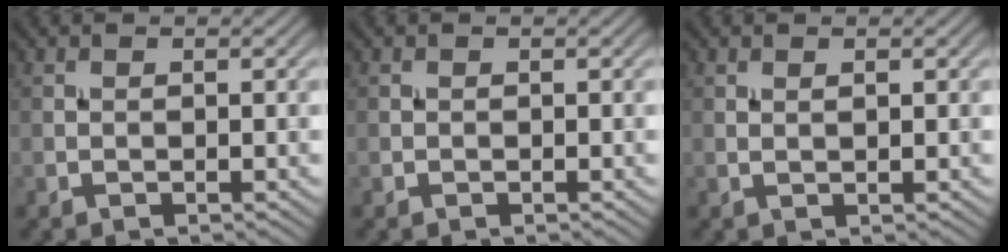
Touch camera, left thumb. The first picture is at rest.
{"total": 0.0}
{"total": 0.8, "force": [0.5, 0.1, 0.6], "torque": [-0.012, 0.000, 0.010]}